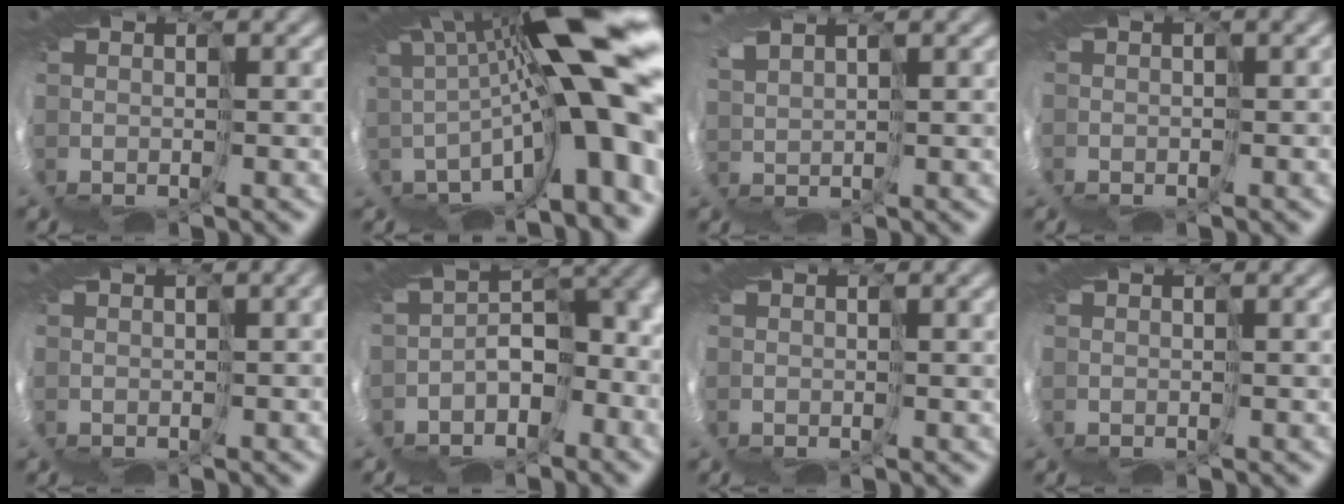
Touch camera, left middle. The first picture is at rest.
{"total": 16.0, "force": [1.5, 2.7, 15.7], "torque": [-0.227, -0.016, 0.027]}
{"total": 3.1, "force": [3.0, -0.4, -0.3], "torque": [-0.015, 0.015, 0.059]}
{"total": 2.1, "force": [-1.8, 0.7, 0.8], "torque": [-0.012, 0.002, -0.027]}
{"total": 0.7, "force": [-0.3, 0.1, 0.7], "torque": [-0.003, 0.000, -0.001]}
{"total": 5.7, "force": [-2.9, 3.0, 3.9], "torque": [-0.061, -0.005, -0.047]}
{"total": 0.8, "force": [0.4, -0.7, 0.1], "torque": [0.004, 0.005, 0.004]}
{"total": 0.7, "force": [0.1, -0.6, -0.3], "torque": [0.013, 0.002, 0.001]}